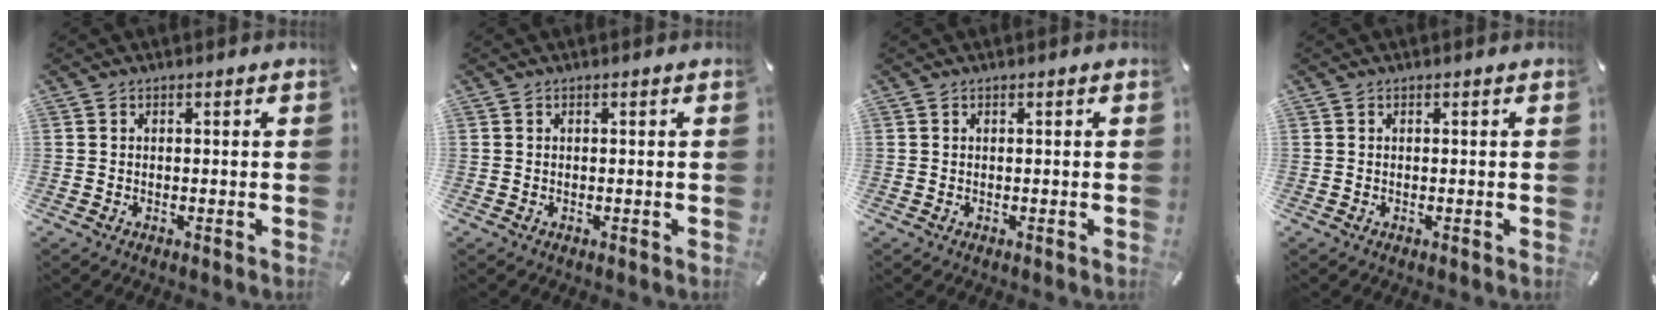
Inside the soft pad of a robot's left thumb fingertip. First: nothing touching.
{"total": 0.0}
{"total": 0.0}
{"total": 0.0}